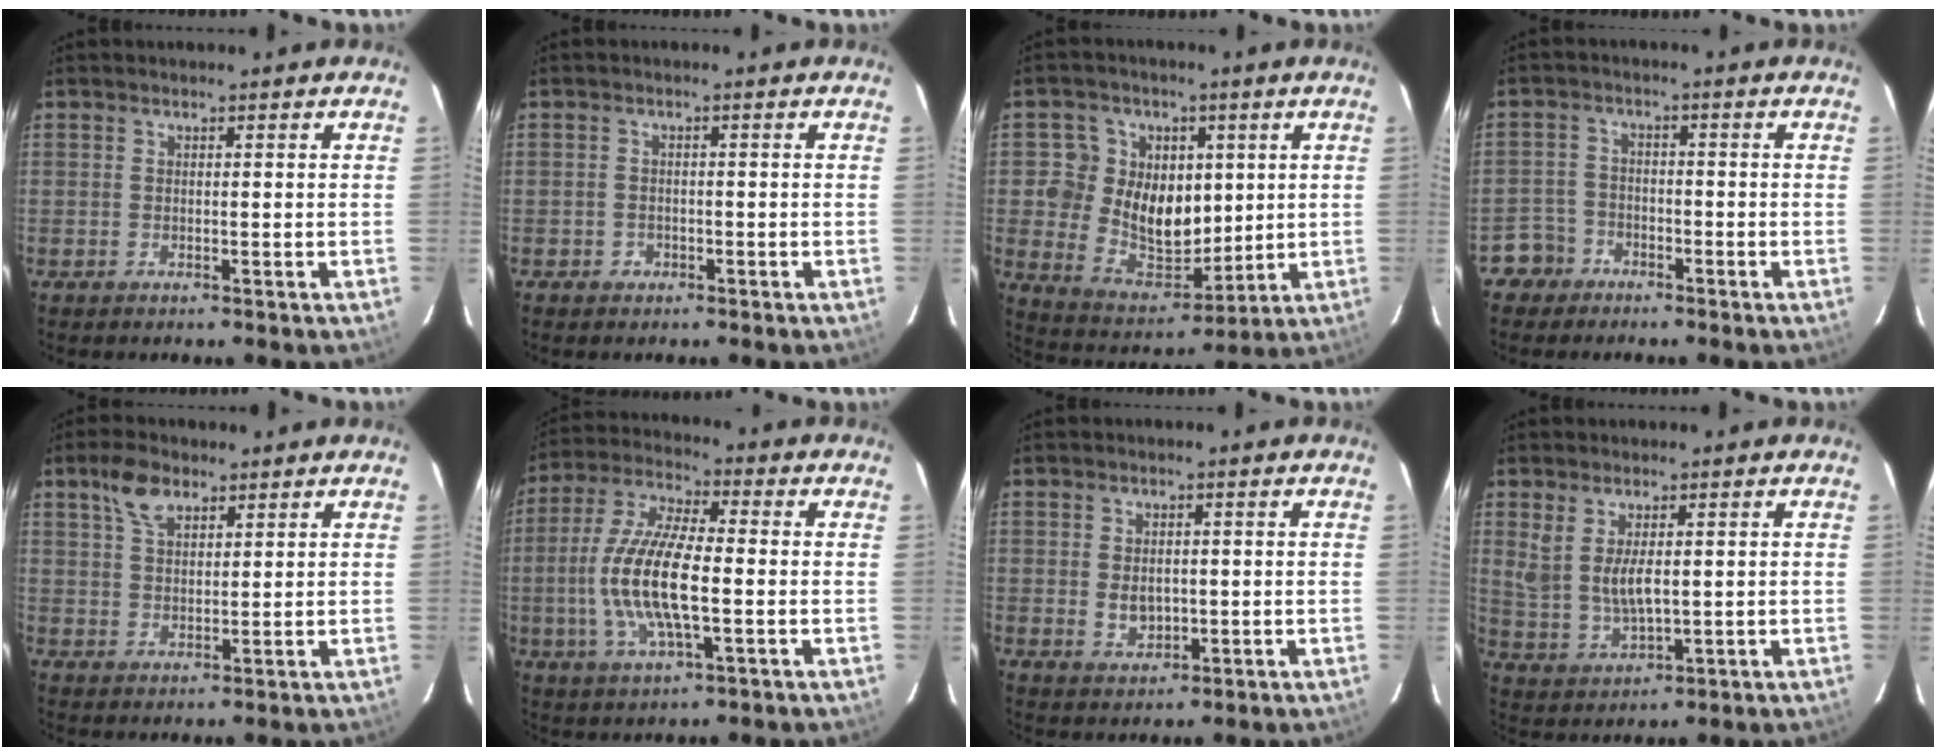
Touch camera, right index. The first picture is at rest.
{"total": 2.0, "force": [-1.2, 1.6, 0.2], "torque": [-0.006, 0.002, -0.016]}
{"total": 13.2, "force": [2.7, 11.4, 6.1], "torque": [-0.127, -0.003, 0.058]}
{"total": 4.8, "force": [-3.2, 3.6, -0.2], "torque": [-0.002, 0.018, -0.064]}
{"total": 5.8, "force": [3.5, 3.0, 3.5], "torque": [-0.065, 0.014, 0.067]}
{"total": 14.5, "force": [-2.0, 4.5, 13.6], "torque": [-0.283, 0.000, -0.041]}
{"total": 4.2, "force": [-0.2, 3.1, 2.9], "torque": [-0.051, -0.003, 0.002]}
{"total": 6.8, "force": [1.3, 3.0, 5.9], "torque": [-0.113, -0.012, 0.041]}